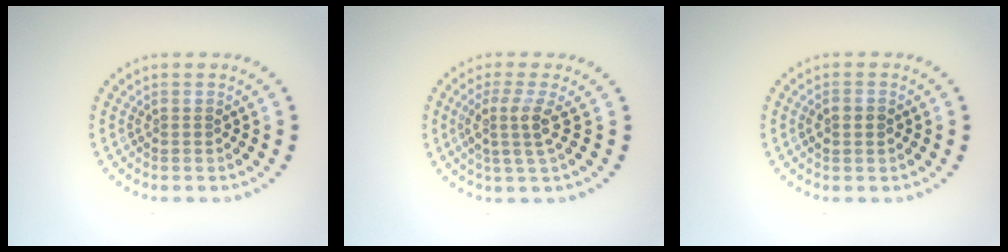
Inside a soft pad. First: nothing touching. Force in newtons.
{"total": 2.7, "press": 2.0, "slide": 1.8}
{"total": 1.4, "press": 1.4, "slide": 0.1}